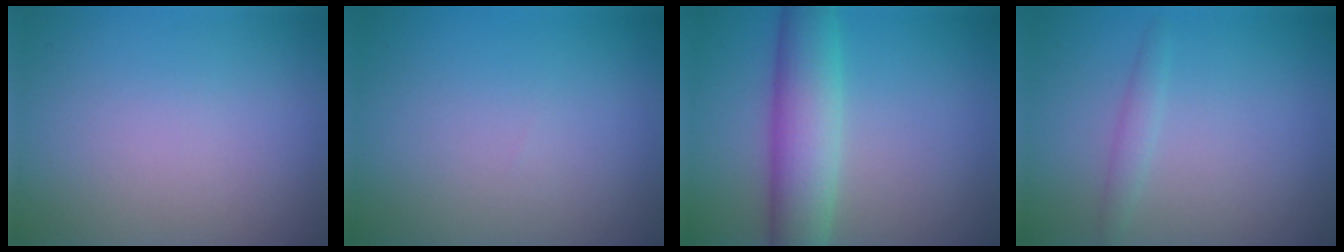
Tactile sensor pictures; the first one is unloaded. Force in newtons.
{"total": 0.0}
{"total": 6.7, "press": 6.7, "slide": 0.4}
{"total": 1.3, "press": 1.3, "slide": 0.0}